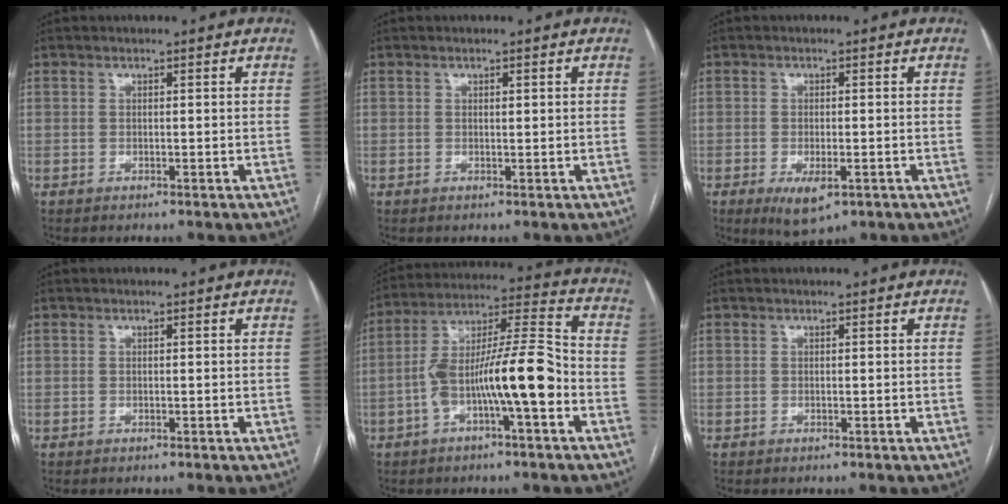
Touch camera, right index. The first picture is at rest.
{"total": 0.6, "force": [0.2, 0.2, 0.5], "torque": [-0.010, -0.001, 0.003]}
{"total": 5.0, "force": [-2.2, 1.8, 4.1], "torque": [-0.072, -0.011, -0.026]}
{"total": 0.0}
{"total": 13.8, "force": [-4.2, 1.9, 13.0], "torque": [-0.233, 0.027, -0.069]}
{"total": 0.0}